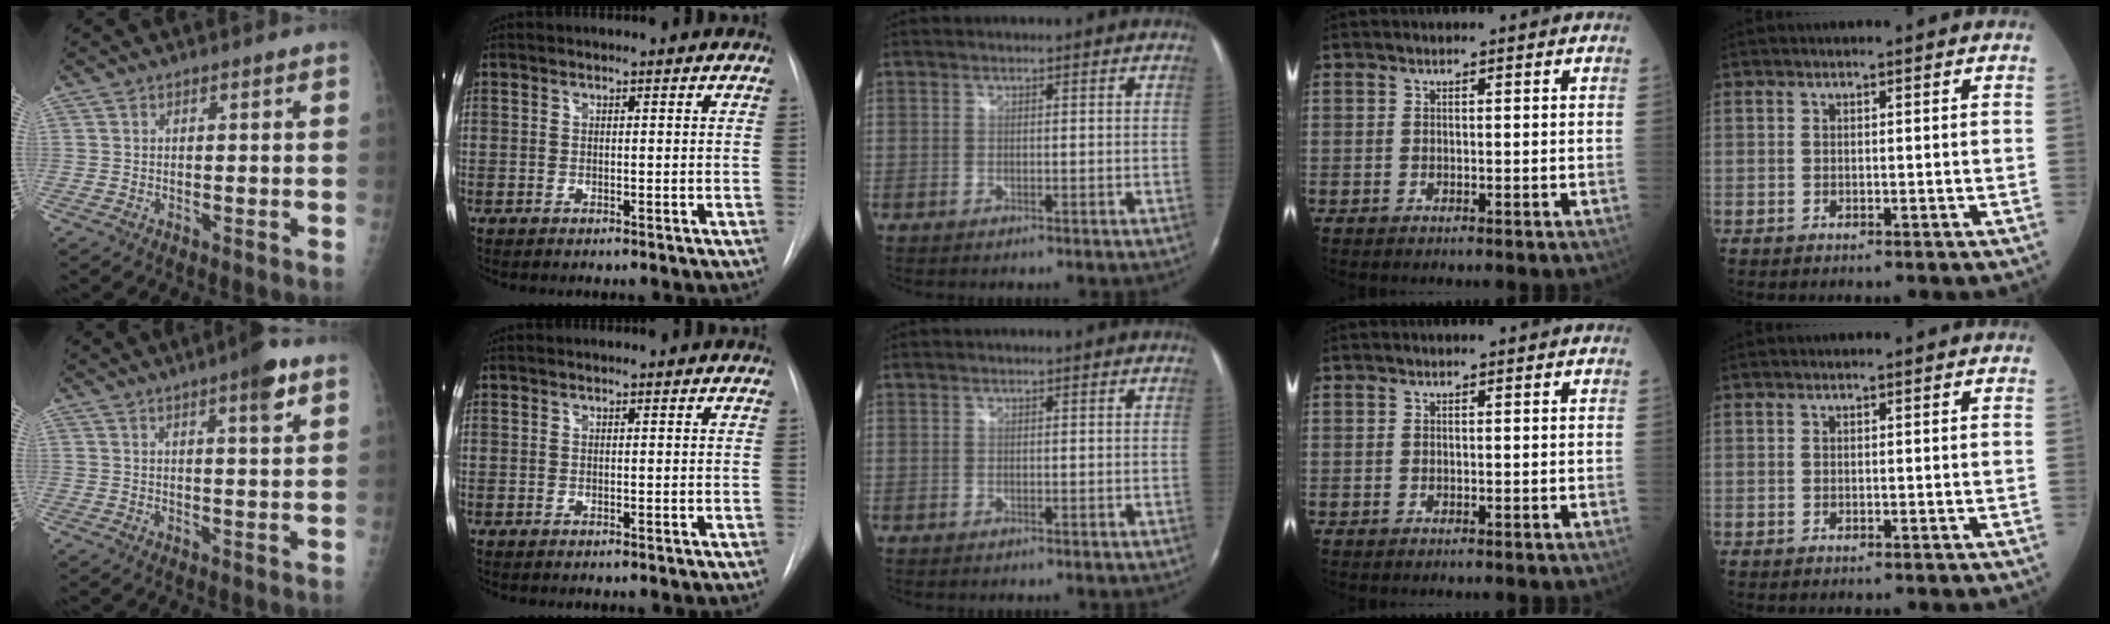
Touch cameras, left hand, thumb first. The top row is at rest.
{"thumb": {"total": 5.8, "force": [3.2, 0.9, 4.7], "torque": [-0.065, -0.012, 0.043]}}